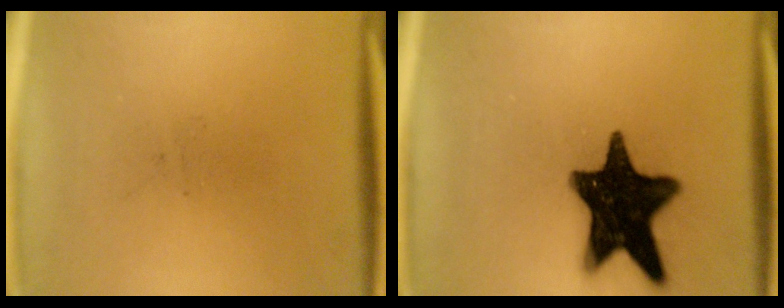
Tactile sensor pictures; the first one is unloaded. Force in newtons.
{"total": 18.1}